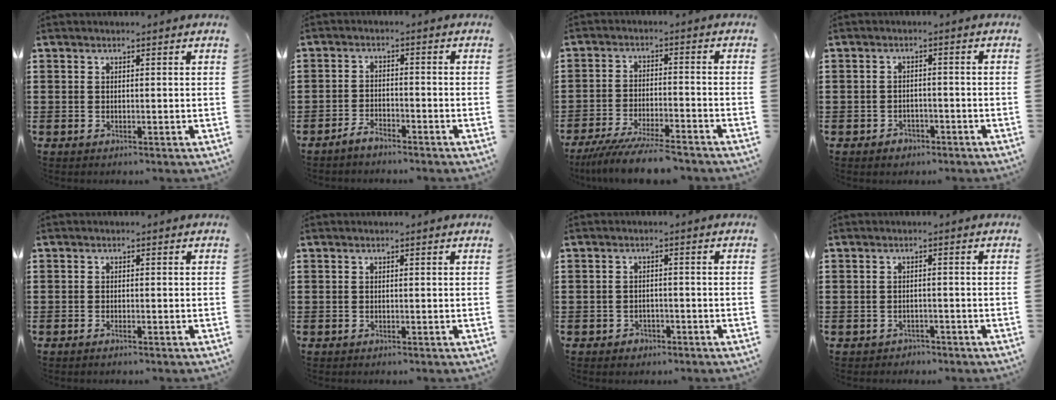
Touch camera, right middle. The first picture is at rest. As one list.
[{"total": 2.8, "force": [-2.7, 0.4, 0.5], "torque": [-0.022, 0.001, -0.056]}, {"total": 7.3, "force": [-6.6, 0.3, 3.1], "torque": [-0.069, -0.010, -0.125]}, {"total": 1.6, "force": [-1.4, 0.9, 0.2], "torque": [-0.010, -0.001, -0.030]}, {"total": 0.7, "force": [-0.5, 0.1, 0.5], "torque": [-0.010, -0.003, -0.009]}, {"total": 0.0}, {"total": 1.4, "force": [-1.2, 0.8, 0.1], "torque": [-0.009, -0.001, -0.027]}, {"total": 1.3, "force": [-1.2, 0.4, -0.2], "torque": [-0.004, 0.000, -0.028]}]